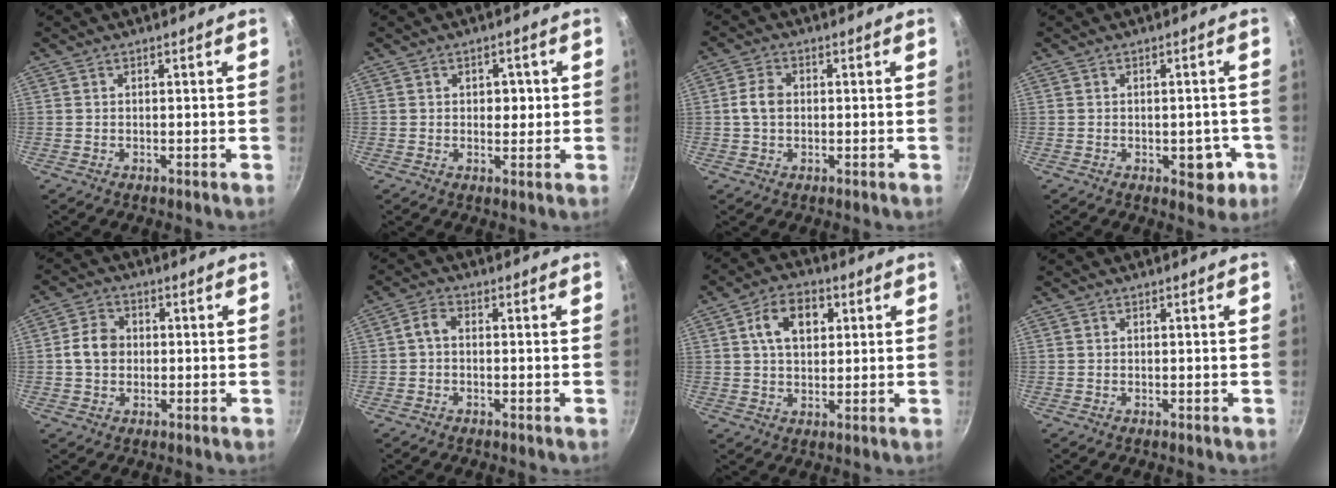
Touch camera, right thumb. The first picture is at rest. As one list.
[{"total": 3.5, "force": [0.5, 2.5, 2.4], "torque": [-0.012, -0.002, 0.005]}, {"total": 4.2, "force": [0.1, 3.1, 2.8], "torque": [-0.051, 0.012, -0.005]}, {"total": 5.6, "force": [-1.8, 3.4, 4.1], "torque": [-0.015, 0.009, -0.018]}, {"total": 5.9, "force": [0.0, 4.9, 3.2], "torque": [-0.039, 0.011, -0.011]}, {"total": 2.7, "force": [-0.3, 1.4, 2.2], "torque": [-0.057, 0.013, -0.014]}, {"total": 9.2, "force": [2.8, 6.1, 6.3], "torque": [-0.085, 0.004, 0.040]}, {"total": 0.0}]